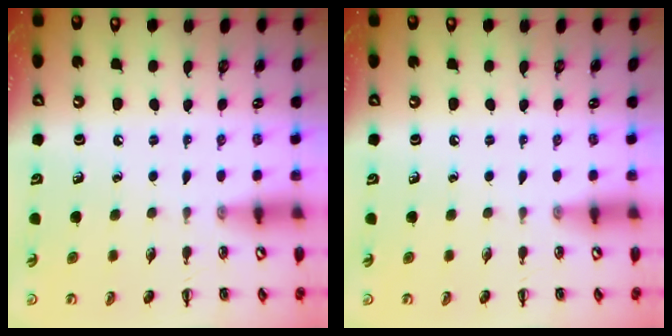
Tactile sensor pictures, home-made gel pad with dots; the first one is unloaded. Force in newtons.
{"total": 0.0}